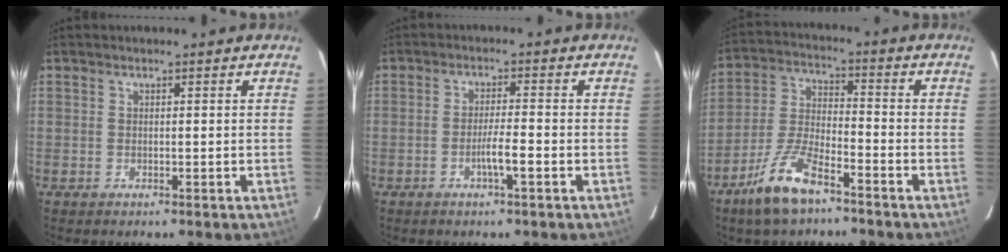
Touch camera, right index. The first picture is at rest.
{"total": 3.6, "force": [-1.5, 0.0, 3.3], "torque": [-0.057, -0.001, -0.028]}
{"total": 10.2, "force": [-7.0, 2.7, 6.9], "torque": [-0.153, -0.009, -0.135]}